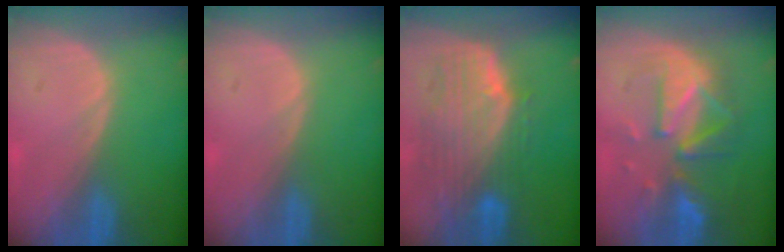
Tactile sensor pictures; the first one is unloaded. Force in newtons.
{"total": 0.0}
{"total": 10.2, "press": 8.9, "slide": 5.0}
{"total": 9.6, "press": 9.0, "slide": 3.4}